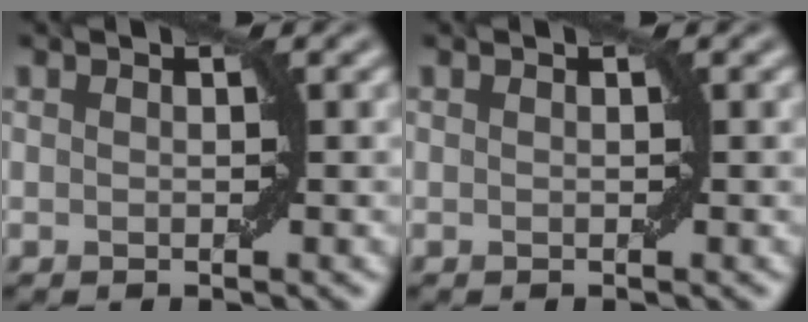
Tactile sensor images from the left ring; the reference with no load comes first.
{"total": 0.0}